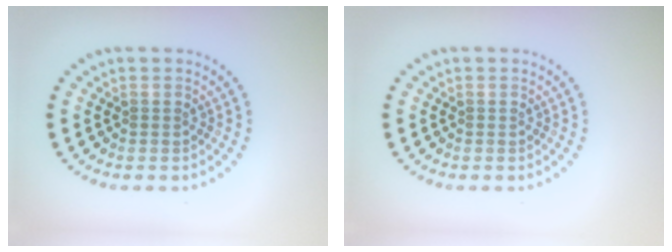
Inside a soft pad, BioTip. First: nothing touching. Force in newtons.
{"total": 0.0}